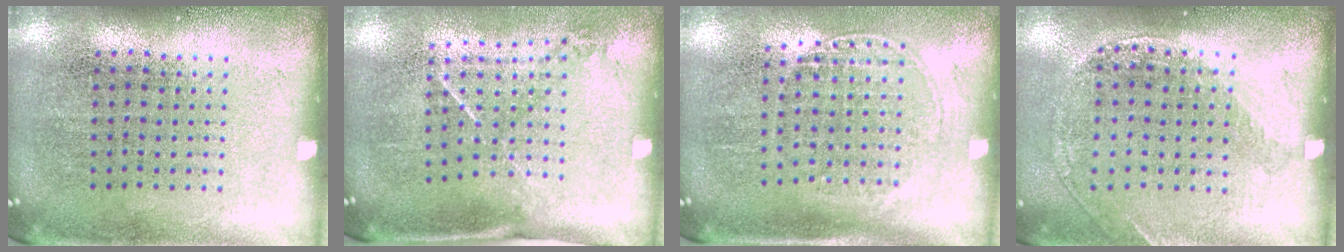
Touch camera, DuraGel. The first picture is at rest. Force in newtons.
{"total": 1.5, "press": 1.0, "slide": 1.1}
{"total": 1.5, "press": 1.2, "slide": 0.8}
{"total": 1.2, "press": 1.1, "slide": 0.4}